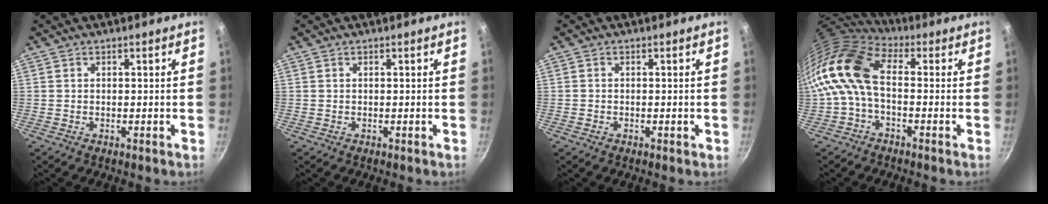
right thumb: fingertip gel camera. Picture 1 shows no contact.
{"total": 0.0}
{"total": 0.7, "force": [-0.4, 0.5, 0.3], "torque": [-0.004, 0.003, -0.008]}
{"total": 12.0, "force": [-0.9, 6.9, 9.8], "torque": [-0.189, 0.028, -0.035]}